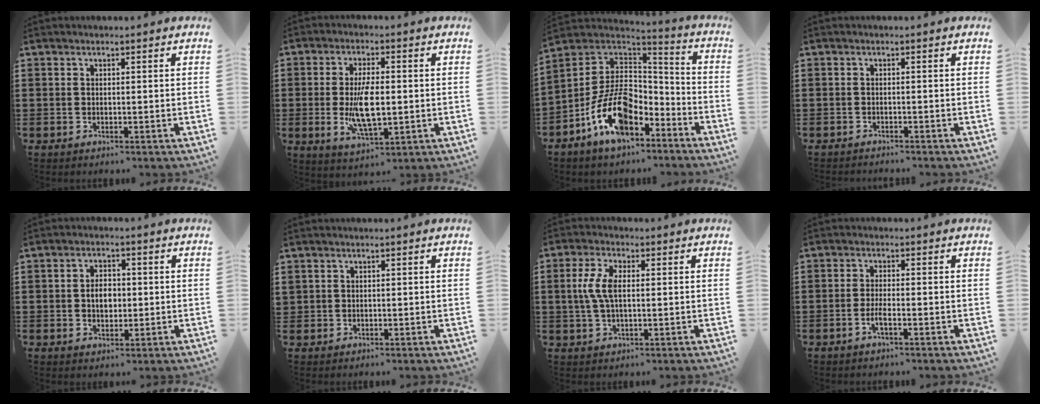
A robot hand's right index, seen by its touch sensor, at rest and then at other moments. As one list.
[{"total": 8.5, "force": [-0.7, 3.3, 7.8], "torque": [-0.164, -0.008, -0.015]}, {"total": 13.4, "force": [-6.3, 7.6, 9.0], "torque": [-0.183, 0.021, -0.120]}, {"total": 0.8, "force": [-0.8, -0.2, 0.0], "torque": [-0.002, -0.001, -0.017]}, {"total": 2.2, "force": [0.2, 1.4, 1.7], "torque": [-0.027, 0.003, -0.001]}, {"total": 0.7, "force": [0.3, 0.7, 0.1], "torque": [-0.004, 0.001, 0.008]}, {"total": 5.6, "force": [0.5, 2.4, 5.0], "torque": [-0.123, 0.001, 0.000]}, {"total": 2.2, "force": [-1.1, 0.2, 2.0], "torque": [-0.042, -0.005, -0.021]}]